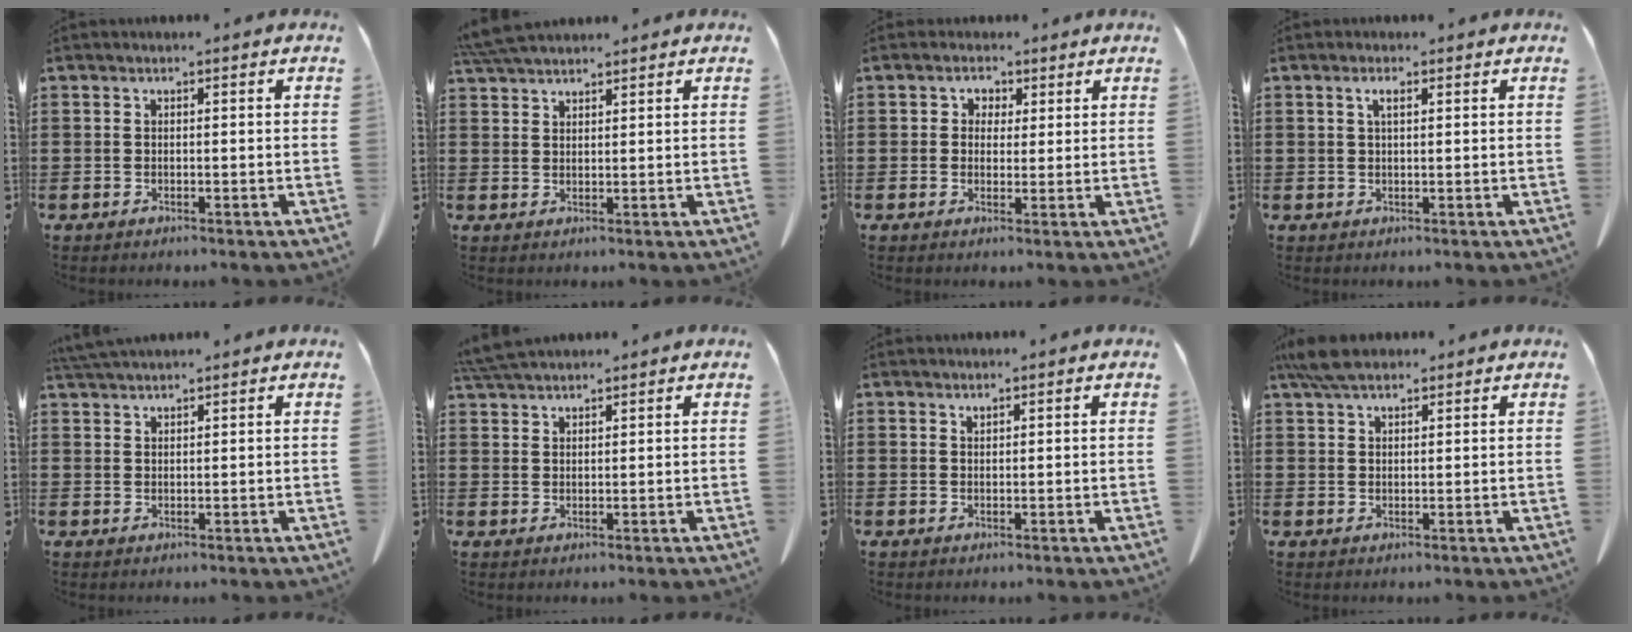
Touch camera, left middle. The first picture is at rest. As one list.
[{"total": 4.5, "force": [4.1, 0.7, 1.6], "torque": [-0.044, -0.006, 0.080]}, {"total": 2.6, "force": [1.3, 2.3, 0.2], "torque": [-0.018, 0.009, 0.023]}, {"total": 1.8, "force": [0.8, 0.5, 1.5], "torque": [-0.032, 0.002, 0.015]}, {"total": 2.5, "force": [2.4, 0.1, 0.7], "torque": [-0.021, -0.005, 0.048]}, {"total": 4.0, "force": [3.7, 0.5, 1.5], "torque": [-0.039, -0.005, 0.071]}, {"total": 0.8, "force": [0.7, 0.2, 0.1], "torque": [-0.004, -0.003, 0.015]}, {"total": 5.1, "force": [4.0, 1.5, 2.8], "torque": [-0.065, -0.001, 0.076]}]